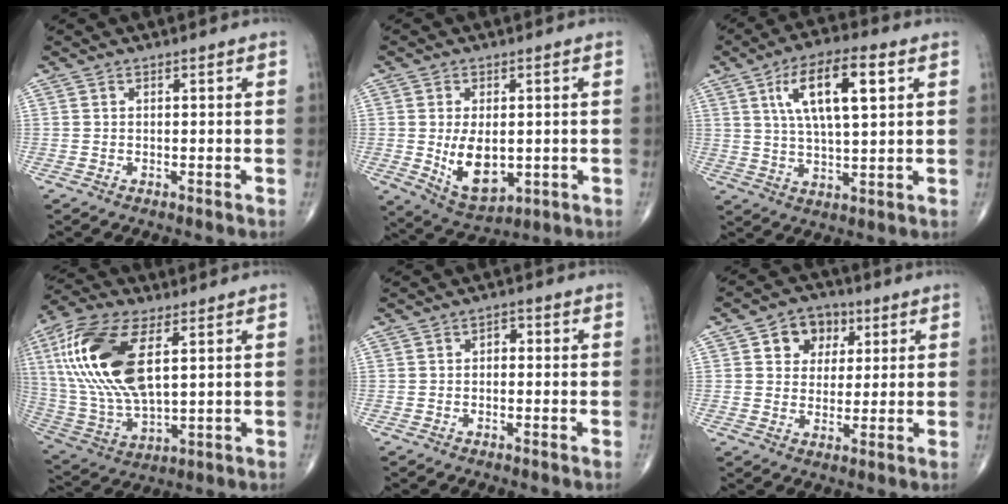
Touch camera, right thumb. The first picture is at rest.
{"total": 9.7, "force": [-0.7, 5.7, 7.8], "torque": [-0.117, -0.014, 0.006]}
{"total": 13.3, "force": [4.6, 4.6, 11.6], "torque": [-0.196, -0.002, 0.079]}
{"total": 21.2, "force": [5.6, 9.9, 17.8], "torque": [-0.381, -0.011, 0.108]}
{"total": 1.7, "force": [-0.1, 1.3, 1.2], "torque": [-0.005, 0.008, -0.009]}
{"total": 8.1, "force": [3.0, 6.5, 3.8], "torque": [-0.017, -0.004, 0.043]}